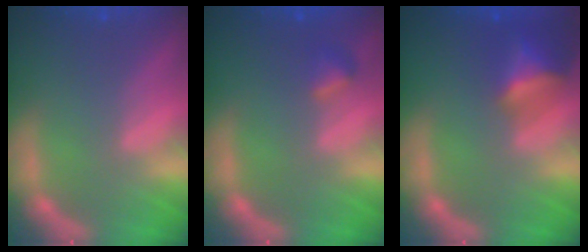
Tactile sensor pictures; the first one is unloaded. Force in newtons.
{"total": 1.4}
{"total": 4.9}